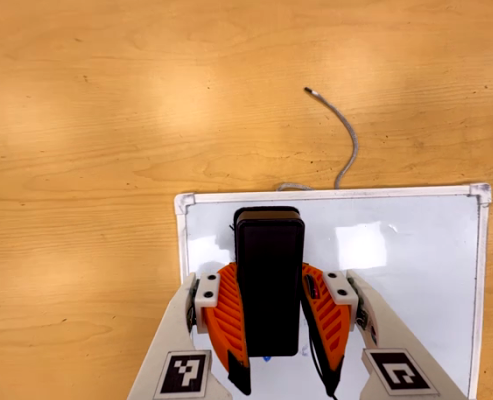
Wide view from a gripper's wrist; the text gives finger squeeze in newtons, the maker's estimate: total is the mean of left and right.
{"total": 7.1, "left": 6.1, "right": 8.0}